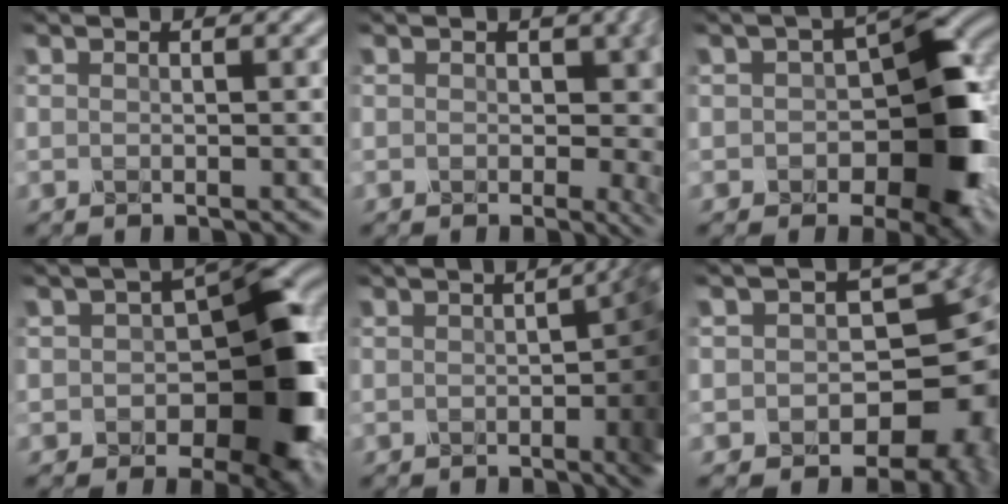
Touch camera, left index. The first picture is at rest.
{"total": 6.0, "force": [0.1, 3.5, 4.9], "torque": [-0.039, -0.003, -0.005]}
{"total": 8.6, "force": [-1.7, 4.9, 6.9], "torque": [-0.085, 0.005, -0.028]}
{"total": 9.7, "force": [-1.9, 5.6, 7.7], "torque": [-0.095, 0.002, -0.030]}
{"total": 8.6, "force": [-0.5, 2.5, 8.2], "torque": [-0.075, 0.003, -0.006]}
{"total": 11.8, "force": [-1.4, 8.4, 8.1], "torque": [-0.068, -0.026, -0.009]}